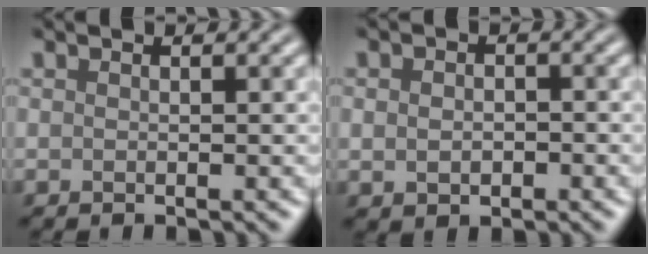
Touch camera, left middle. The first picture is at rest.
{"total": 1.9, "force": [-0.3, 1.5, 1.2], "torque": [-0.017, -0.004, 0.000]}